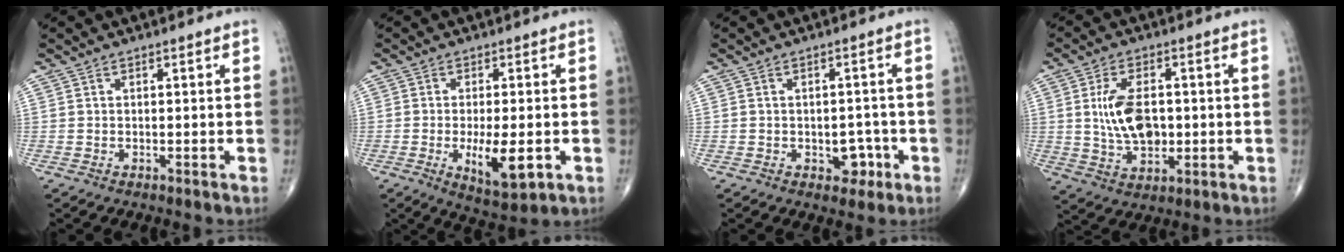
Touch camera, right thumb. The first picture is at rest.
{"total": 9.1, "force": [-2.2, 3.3, 8.1], "torque": [-0.127, -0.016, -0.029]}
{"total": 4.2, "force": [-1.6, 3.0, 2.5], "torque": [-0.007, 0.012, -0.018]}
{"total": 10.0, "force": [0.6, 5.8, 8.1], "torque": [-0.137, -0.003, 0.018]}